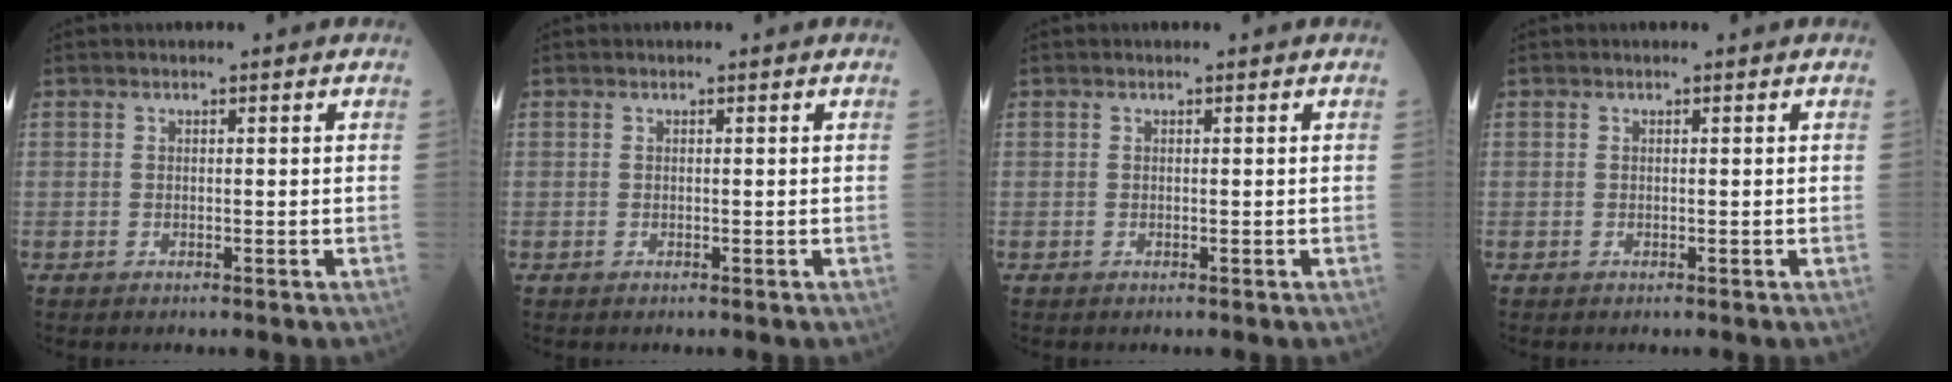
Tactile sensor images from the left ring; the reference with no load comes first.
{"total": 0.0}
{"total": 0.0}
{"total": 0.0}